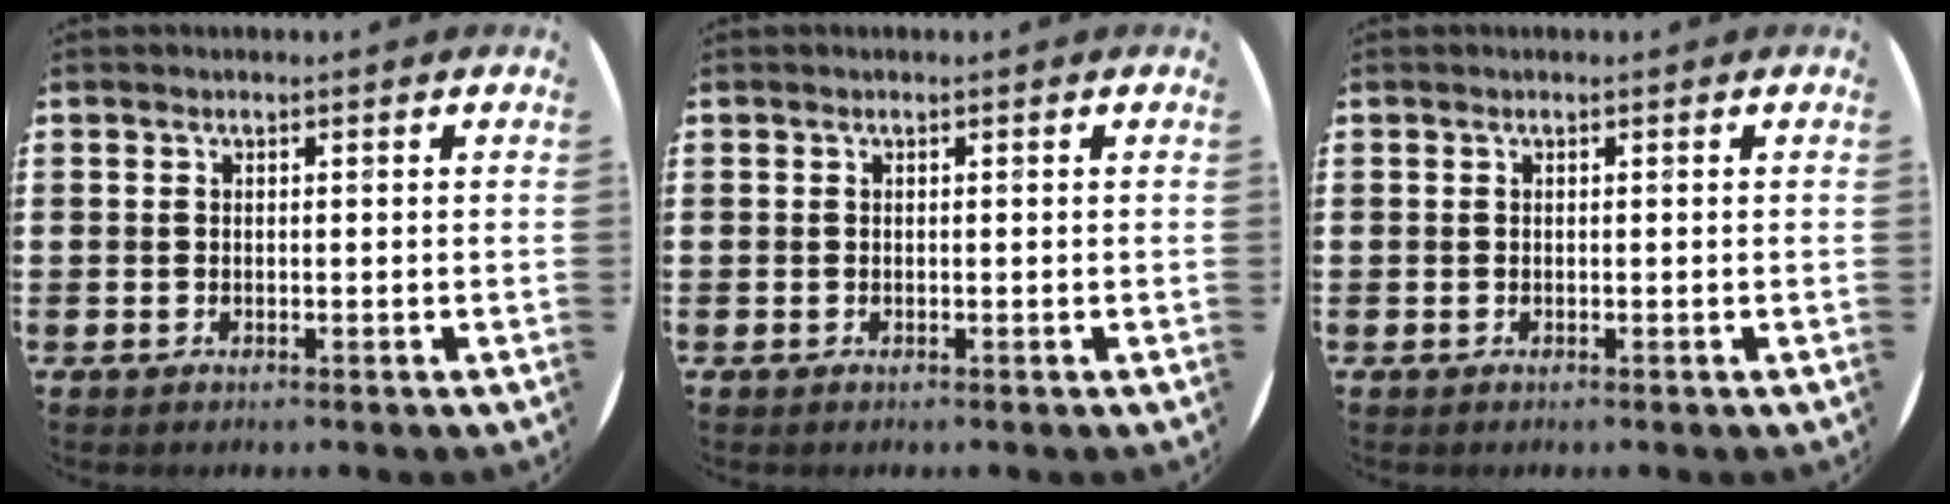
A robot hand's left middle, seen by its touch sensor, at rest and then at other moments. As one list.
[{"total": 0.0}, {"total": 0.0}]